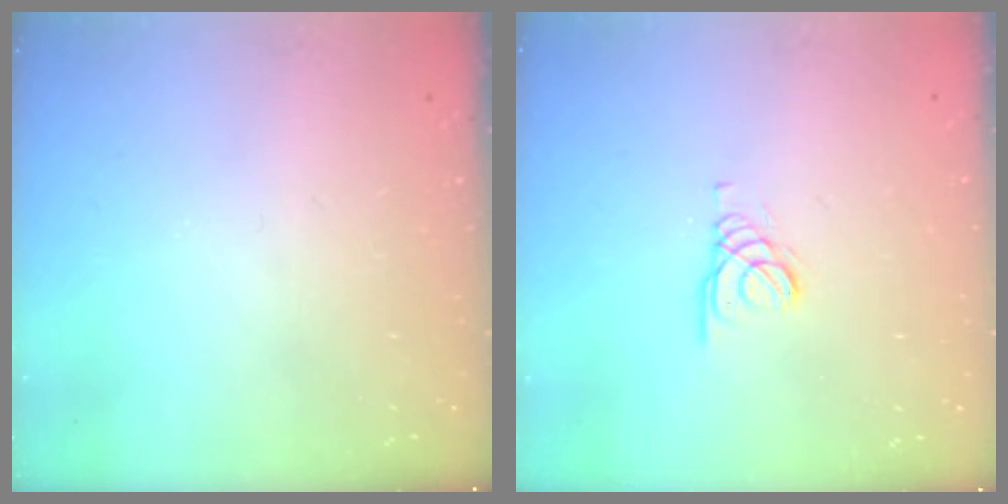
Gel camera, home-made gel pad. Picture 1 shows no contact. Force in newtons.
{"total": 1.5, "press": 1.4, "slide": 0.1}